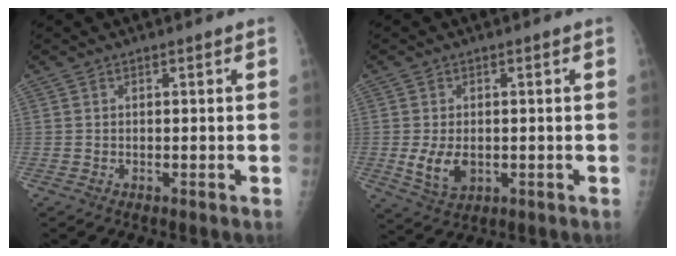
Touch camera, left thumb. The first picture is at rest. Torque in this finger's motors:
{"motor_torque": [-0.23, 1.06, 0.64, -0.12, 0.06]}